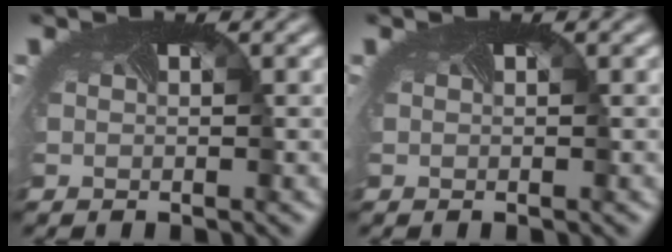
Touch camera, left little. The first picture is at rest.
{"total": 0.0}